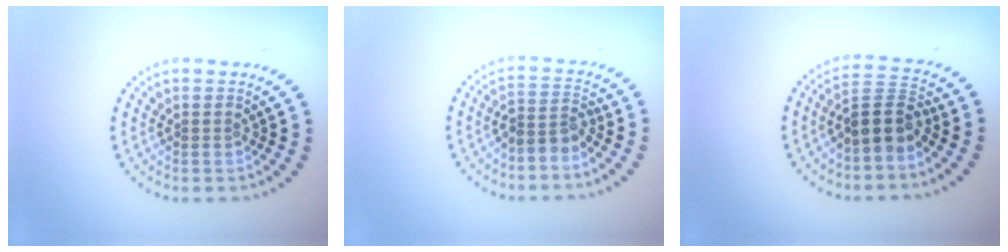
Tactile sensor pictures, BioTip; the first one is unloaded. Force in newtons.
{"total": 2.4, "press": 1.9, "slide": 1.5}
{"total": 3.8, "press": 3.3, "slide": 1.8}